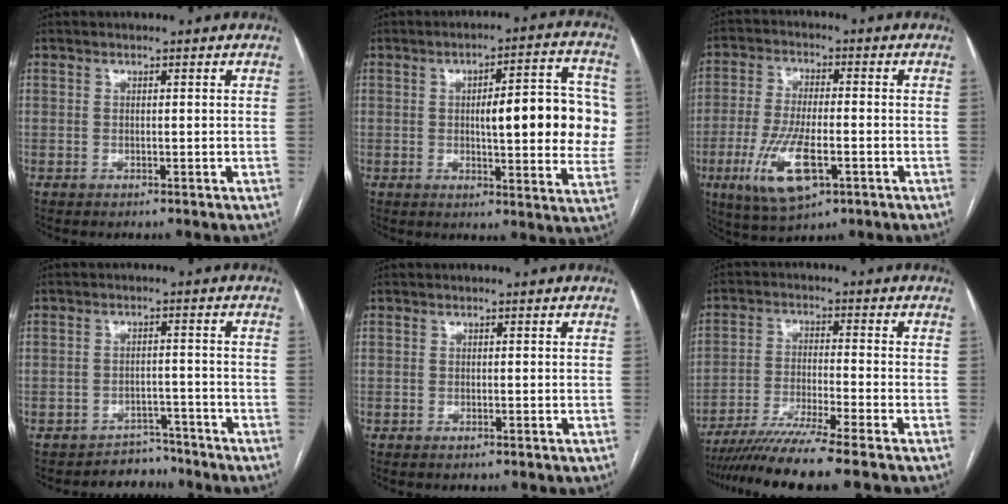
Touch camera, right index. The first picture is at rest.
{"total": 15.1, "force": [1.1, 3.6, 14.7], "torque": [-0.178, 0.023, 0.015]}
{"total": 11.3, "force": [-4.2, 3.9, 9.8], "torque": [-0.201, -0.012, -0.070]}
{"total": 4.4, "force": [-3.9, 1.7, -1.1], "torque": [0.023, 0.021, -0.057]}
{"total": 0.0}
{"total": 10.5, "force": [-8.7, -1.8, 5.7], "torque": [-0.087, -0.031, -0.147]}